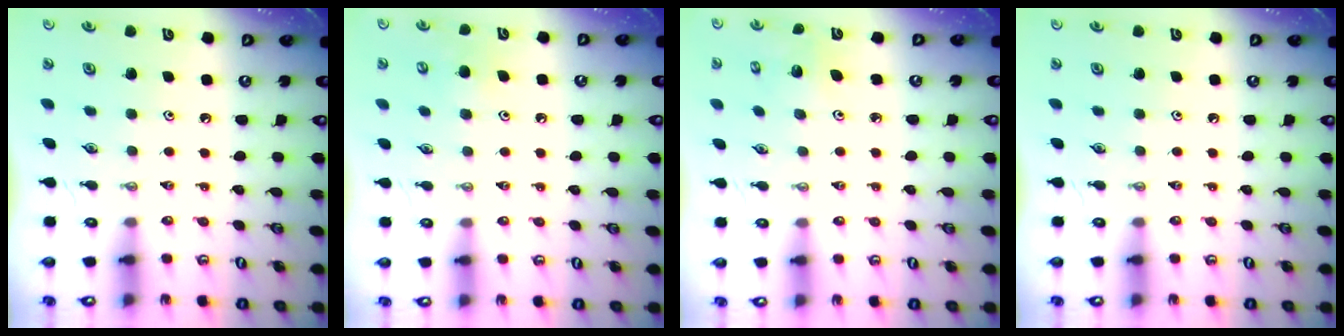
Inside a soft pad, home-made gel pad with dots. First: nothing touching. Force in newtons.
{"total": 6.4, "press": 6.4, "slide": 0.7}
{"total": 3.5, "press": 3.5, "slide": 0.2}
{"total": 0.0}